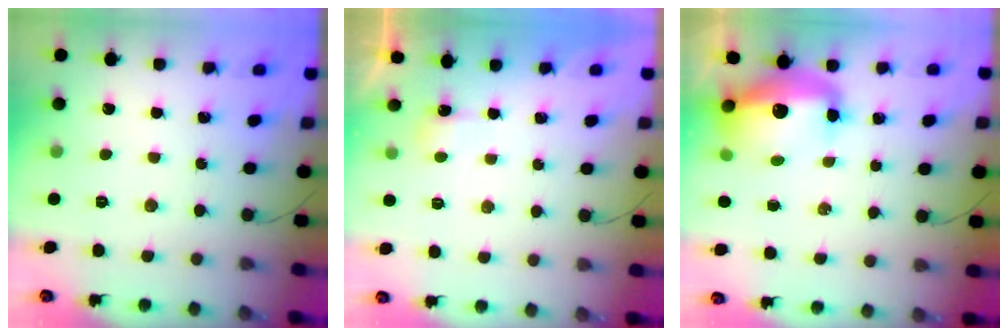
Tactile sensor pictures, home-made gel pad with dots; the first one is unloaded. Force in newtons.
{"total": 2.3, "press": 2.1, "slide": 0.8}
{"total": 13.5, "press": 13.2, "slide": 3.0}